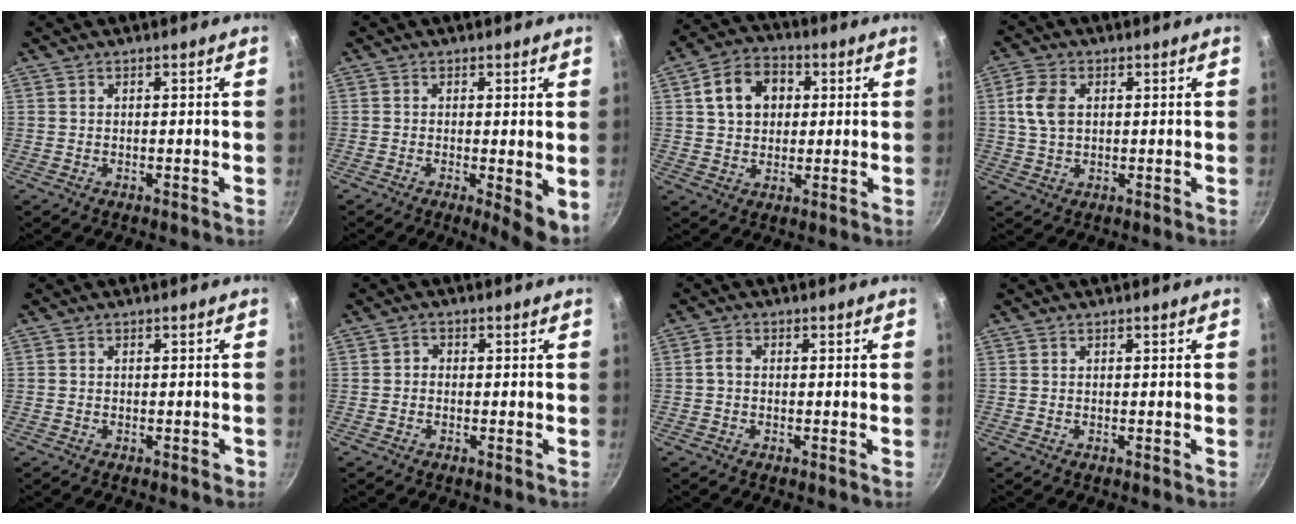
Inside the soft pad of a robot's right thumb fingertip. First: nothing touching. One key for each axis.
{"total": 5.8, "fx": -0.9, "fy": 1.7, "fz": 5.5, "tx": -0.071, "ty": -0.012, "tz": -0.011}
{"total": 10.4, "fx": 2.6, "fy": 8.0, "fz": 6.1, "tx": -0.079, "ty": 0.014, "tz": 0.033}
{"total": 6.3, "fx": 1.3, "fy": 4.2, "fz": 4.6, "tx": -0.084, "ty": 0.003, "tz": 0.023}
{"total": 1.2, "fx": -0.6, "fy": 0.6, "fz": 0.8, "tx": -0.007, "ty": 0.008, "tz": -0.006}
{"total": 1.3, "fx": -0.3, "fy": 1.1, "fz": 0.6, "tx": -0.010, "ty": 0.007, "tz": -0.010}
{"total": 1.8, "fx": -0.1, "fy": 1.0, "fz": 1.5, "tx": -0.039, "ty": 0.009, "tz": -0.009}
{"total": 0.0}